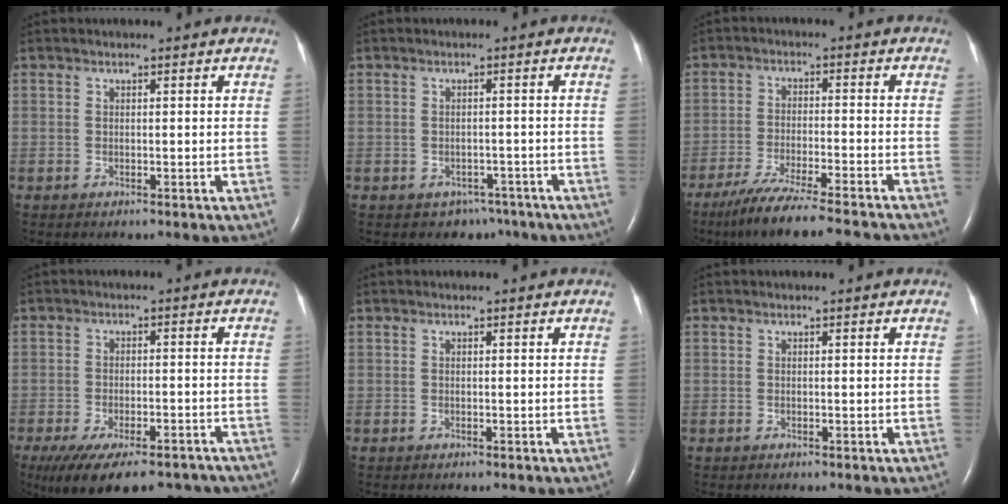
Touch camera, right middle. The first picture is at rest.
{"total": 4.2, "force": [-2.9, 3.0, 0.6], "torque": [-0.004, 0.015, -0.032]}
{"total": 13.8, "force": [-12.1, 0.1, 6.8], "torque": [-0.109, -0.035, -0.193]}
{"total": 16.9, "force": [-13.2, 5.7, 8.9], "torque": [-0.157, -0.019, -0.179]}
{"total": 0.0}
{"total": 0.0}